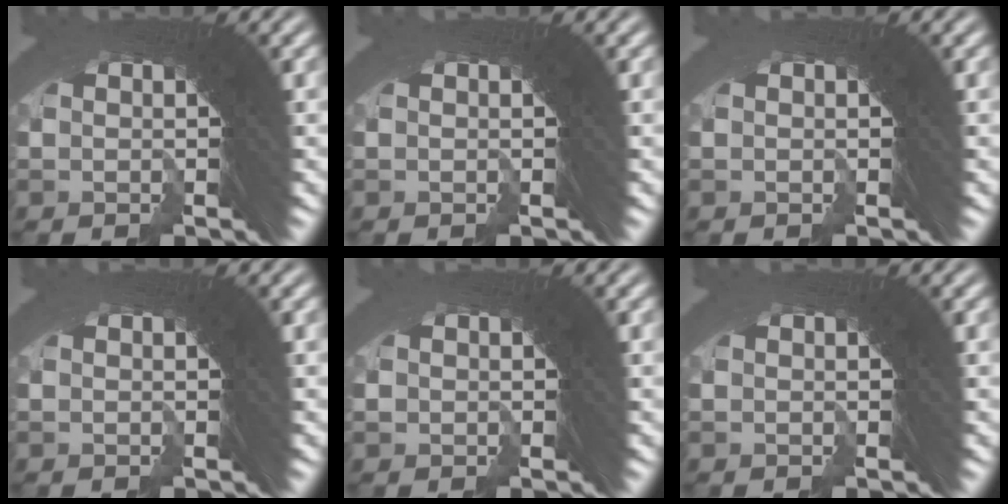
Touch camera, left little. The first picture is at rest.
{"total": 0.0}
{"total": 0.0}
{"total": 0.0}
{"total": 0.6, "force": [-0.3, 0.5, -0.1], "torque": [0.001, -0.003, -0.002]}
{"total": 0.0}